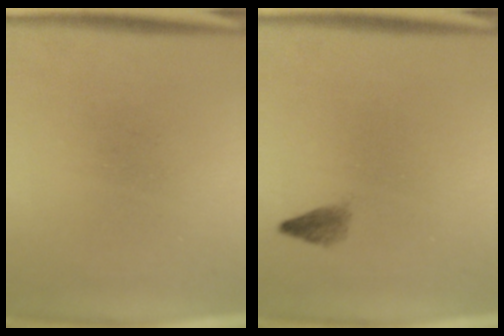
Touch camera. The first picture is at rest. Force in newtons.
{"total": 1.4}